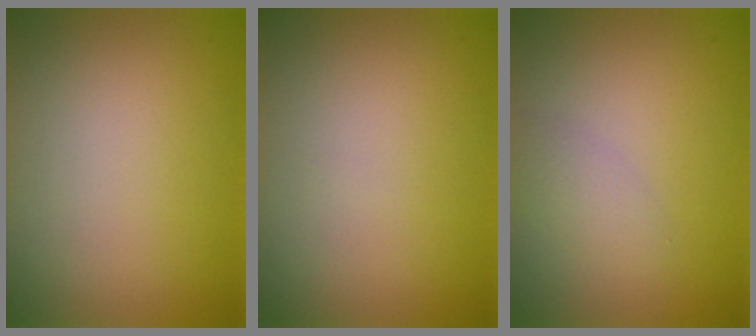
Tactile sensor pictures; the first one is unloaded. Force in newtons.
{"total": 0.0}
{"total": 1.8, "press": 1.8, "slide": 0.0}